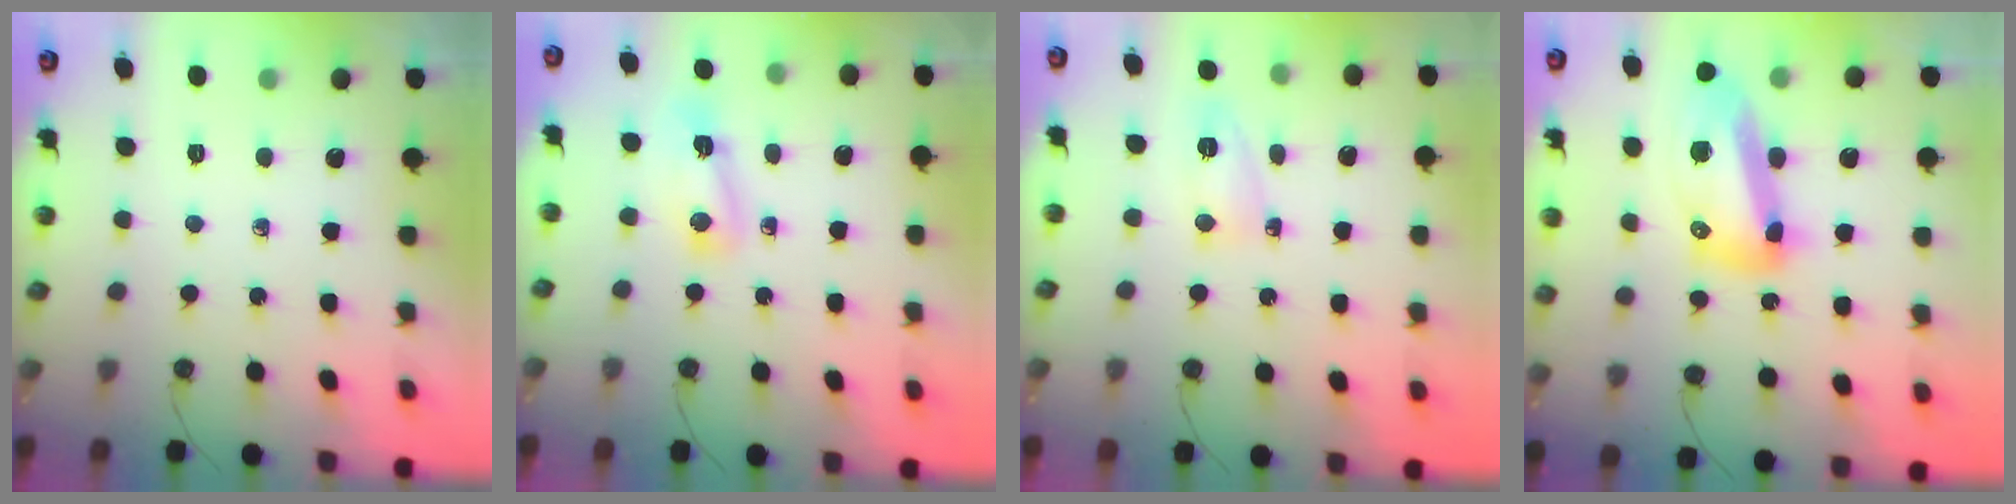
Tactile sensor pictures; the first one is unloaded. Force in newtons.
{"total": 4.7, "press": 4.7, "slide": 0.5}
{"total": 4.0, "press": 3.7, "slide": 1.7}
{"total": 16.0, "press": 15.9, "slide": 1.8}